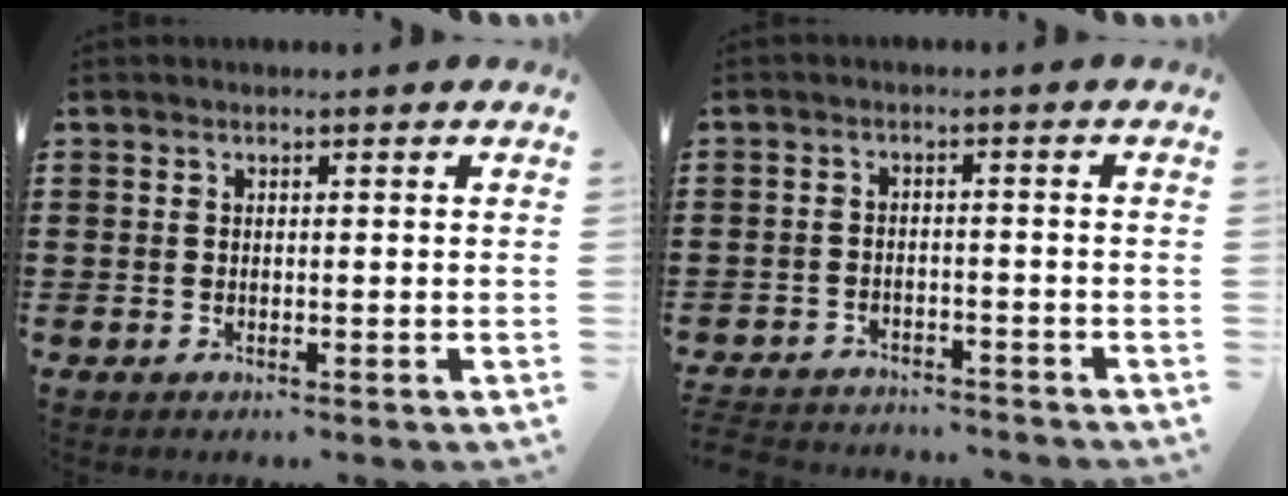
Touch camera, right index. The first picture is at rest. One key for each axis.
{"total": 2.9, "fx": -2.9, "fy": 0.3, "fz": -0.1, "tx": -0.005, "ty": 0.000, "tz": -0.063}